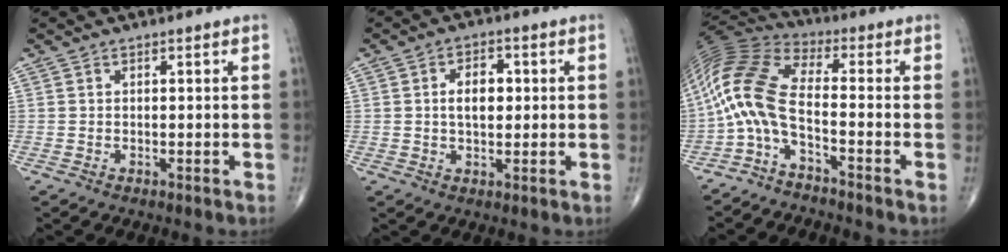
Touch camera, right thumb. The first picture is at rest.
{"total": 5.8, "force": [0.7, 3.5, 4.6], "torque": [-0.061, 0.005, 0.007]}
{"total": 11.6, "force": [-4.1, 3.6, 10.2], "torque": [-0.234, 0.065, -0.094]}